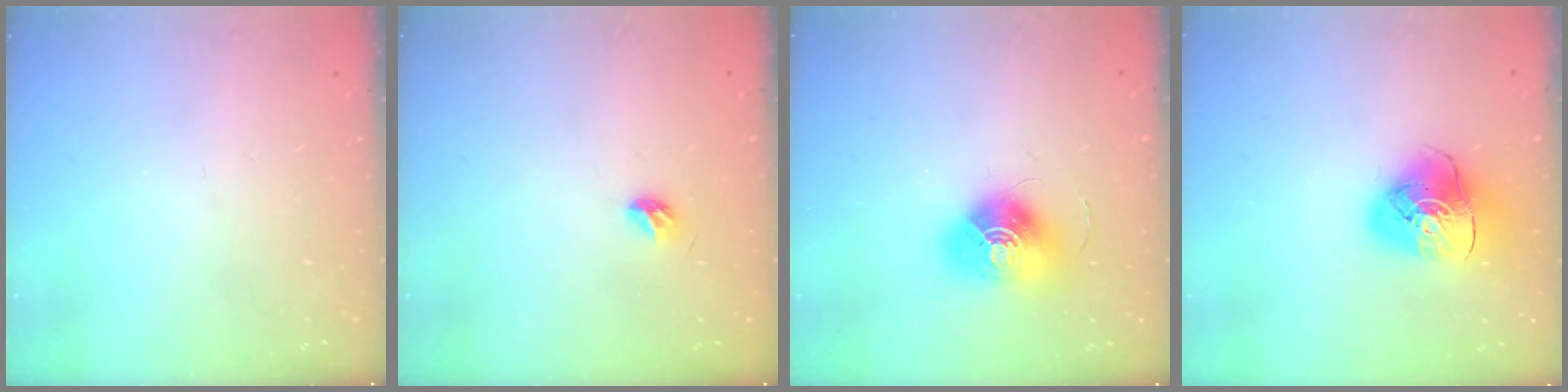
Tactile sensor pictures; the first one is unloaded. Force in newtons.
{"total": 4.0, "press": 3.9, "slide": 1.0}
{"total": 13.5, "press": 13.5, "slide": 0.6}
{"total": 12.7, "press": 12.6, "slide": 1.7}